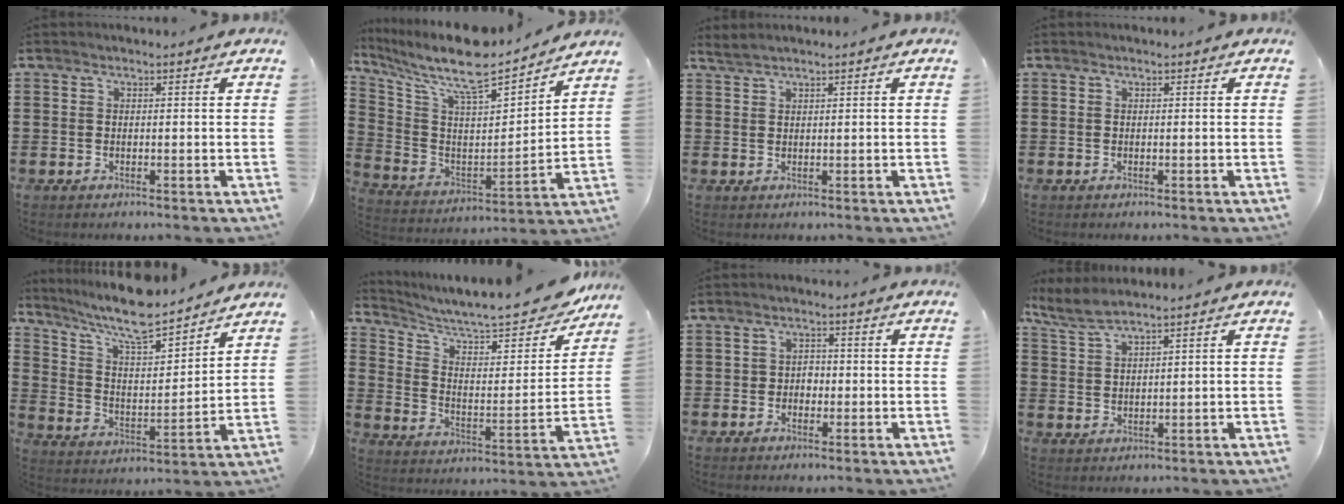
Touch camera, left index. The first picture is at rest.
{"total": 11.0, "force": [9.3, 2.2, 5.5], "torque": [-0.138, -0.066, 0.156]}
{"total": 1.4, "force": [1.2, -0.1, 0.5], "torque": [-0.013, 0.000, 0.024]}
{"total": 0.0}
{"total": 9.5, "force": [8.3, 1.4, 4.4], "torque": [-0.117, -0.046, 0.146]}
{"total": 9.4, "force": [8.2, 1.4, 4.4], "torque": [-0.105, -0.054, 0.135]}
{"total": 1.9, "force": [-0.7, 1.6, 0.8], "torque": [-0.019, 0.005, -0.018]}
{"total": 3.7, "force": [3.1, 0.4, 2.0], "torque": [-0.048, -0.002, 0.058]}